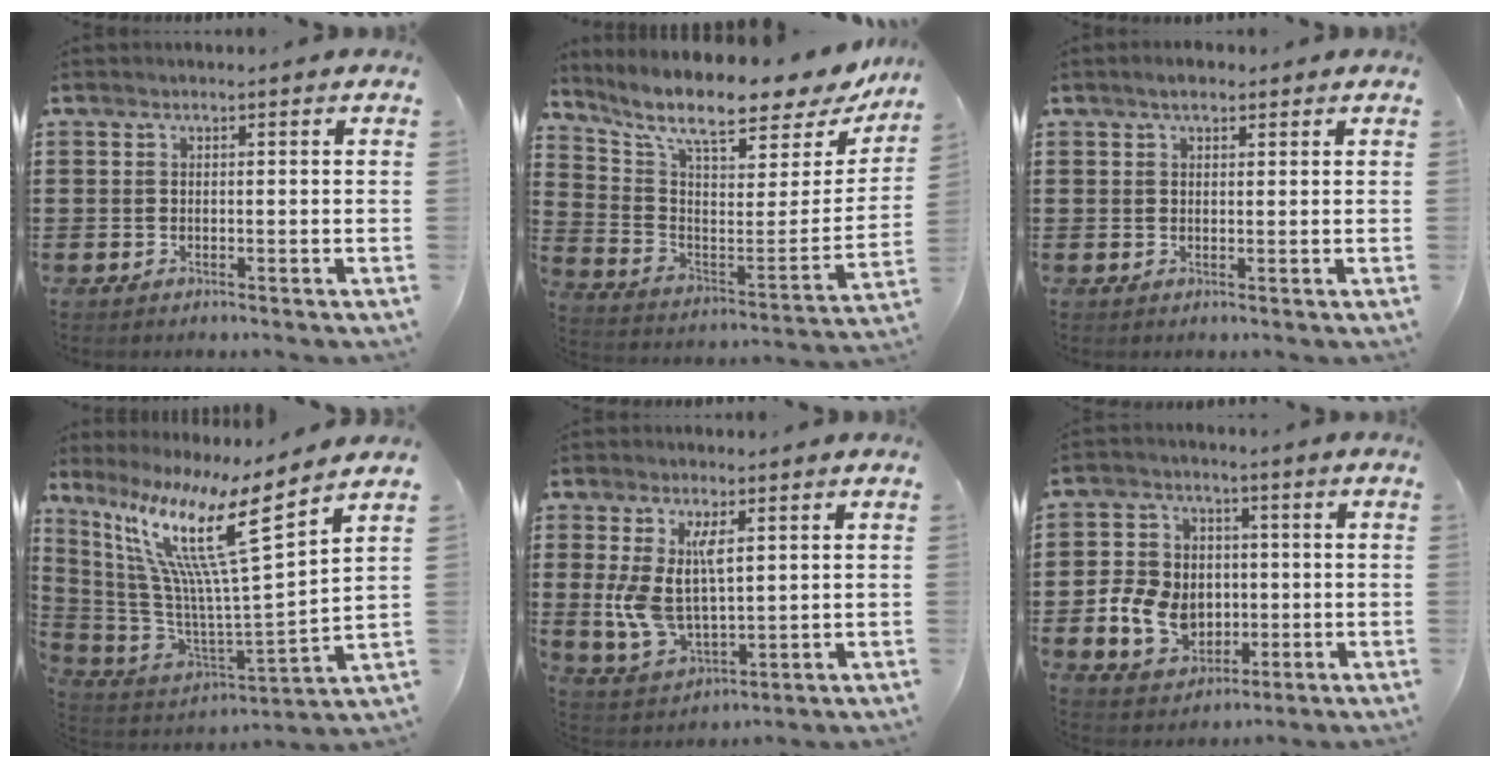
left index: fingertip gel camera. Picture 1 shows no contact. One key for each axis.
{"total": 10.0, "fx": 7.9, "fy": 2.1, "fz": 5.8, "tx": -0.131, "ty": -0.060, "tz": 0.128}
{"total": 2.2, "fx": 1.7, "fy": 0.9, "fz": 1.2, "tx": -0.026, "ty": 0.006, "tz": 0.030}
{"total": 15.3, "fx": 8.1, "fy": 1.1, "fz": 12.9, "tx": -0.291, "ty": -0.061, "tz": 0.116}
{"total": 8.9, "fx": 2.2, "fy": 4.8, "fz": 7.2, "tx": -0.172, "ty": 0.000, "tz": 0.036}
{"total": 8.6, "fx": -1.0, "fy": 7.3, "fz": 4.5, "tx": -0.116, "ty": 0.021, "tz": -0.015}